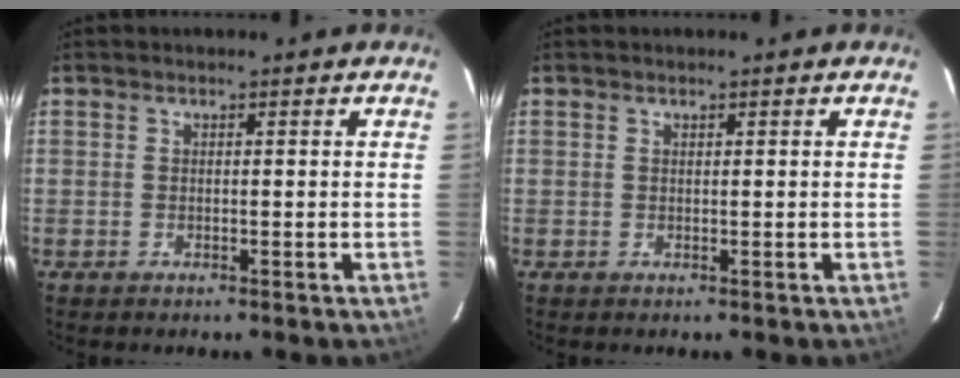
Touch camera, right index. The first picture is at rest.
{"total": 0.0}